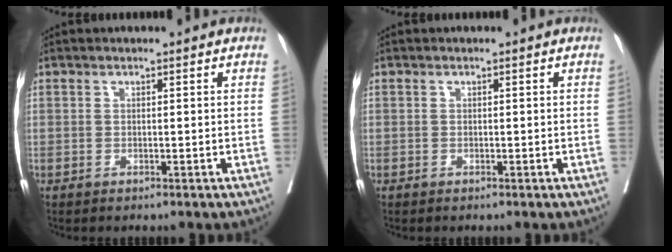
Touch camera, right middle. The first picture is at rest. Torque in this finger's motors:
{"motor_torque": [-0.11, 0.01, -0.25, -0.21]}